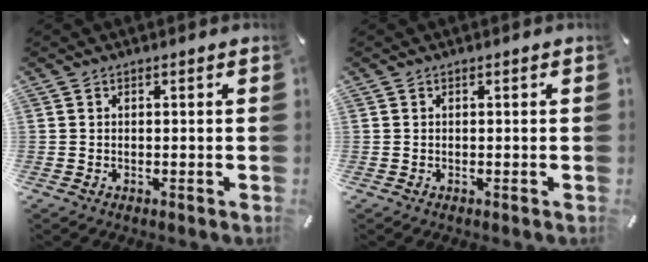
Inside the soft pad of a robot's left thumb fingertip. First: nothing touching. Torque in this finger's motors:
{"motor_torque": [0.00, 0.00, 0.00, 0.00, 0.00]}